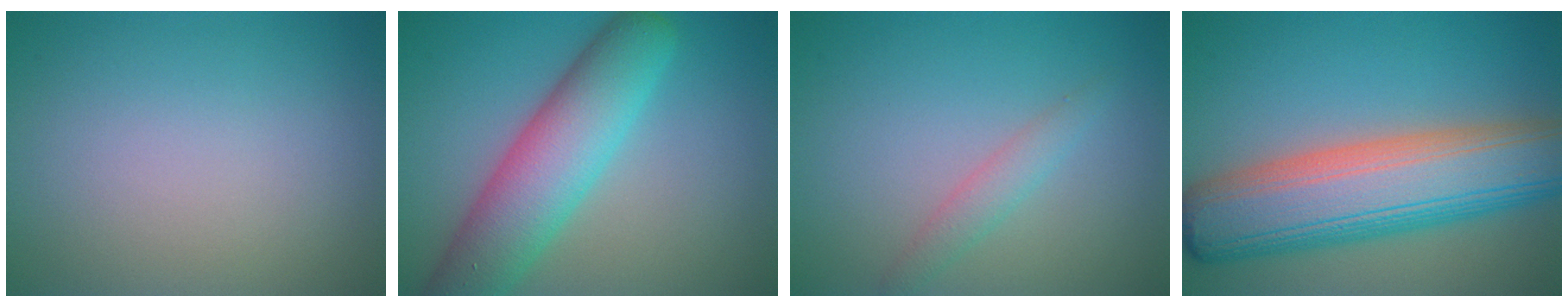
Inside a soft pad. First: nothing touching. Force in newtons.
{"total": 8.1, "press": 8.1, "slide": 0.2}
{"total": 1.6, "press": 1.6, "slide": 0.2}
{"total": 12.0, "press": 12.0, "slide": 0.5}